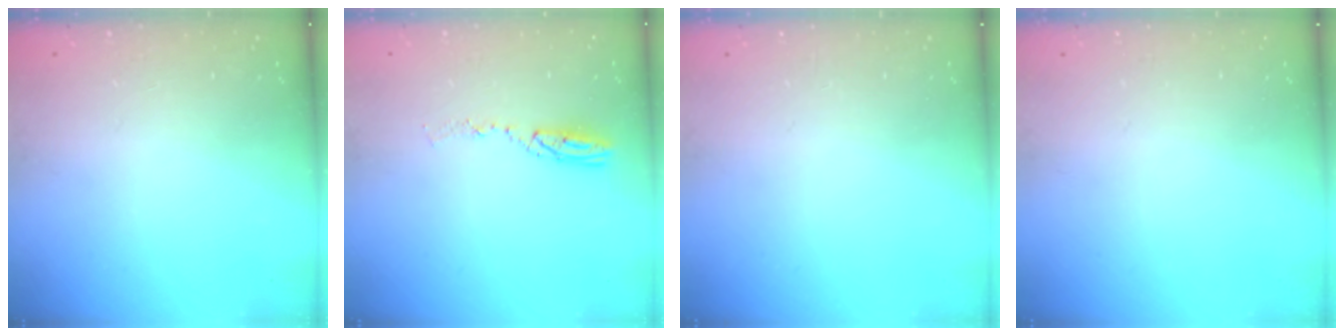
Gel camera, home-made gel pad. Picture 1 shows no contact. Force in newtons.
{"total": 5.4, "press": 5.3, "slide": 0.6}
{"total": 0.0}
{"total": 0.0}